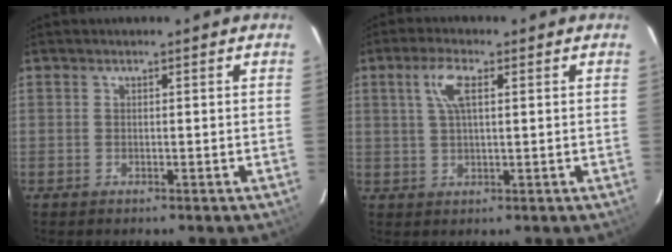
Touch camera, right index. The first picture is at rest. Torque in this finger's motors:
{"motor_torque": [0.21, -0.08, 0.14, 0.09]}